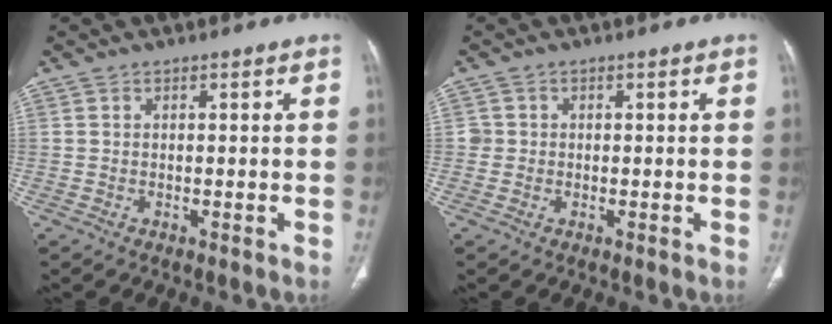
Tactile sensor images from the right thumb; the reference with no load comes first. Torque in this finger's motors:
{"motor_torque": [-0.20, 0.12, 0.37, 0.21, -0.01]}